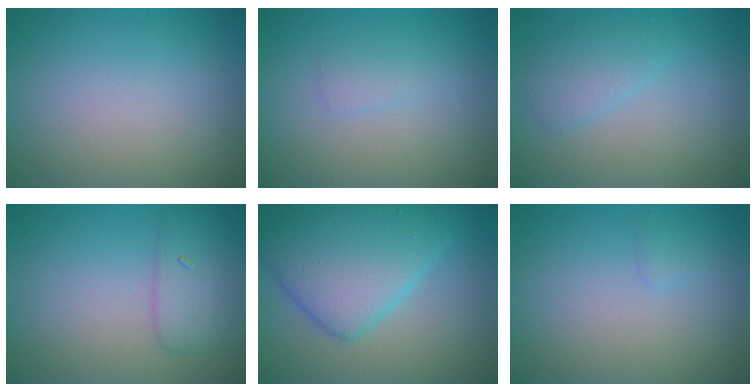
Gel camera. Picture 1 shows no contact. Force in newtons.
{"total": 1.1, "press": 1.1, "slide": 0.0}
{"total": 2.2, "press": 2.2, "slide": 0.1}
{"total": 3.1, "press": 3.1, "slide": 0.1}
{"total": 7.9, "press": 7.9, "slide": 0.2}
{"total": 0.7, "press": 0.7, "slide": 0.0}